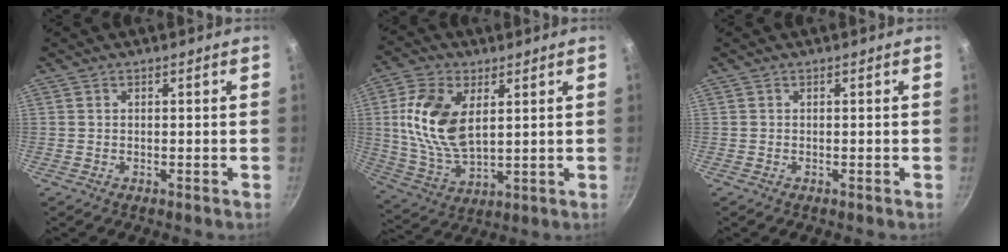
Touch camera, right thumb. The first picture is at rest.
{"total": 14.6, "force": [3.5, 8.3, 11.5], "torque": [-0.219, -0.015, 0.074]}
{"total": 0.0}